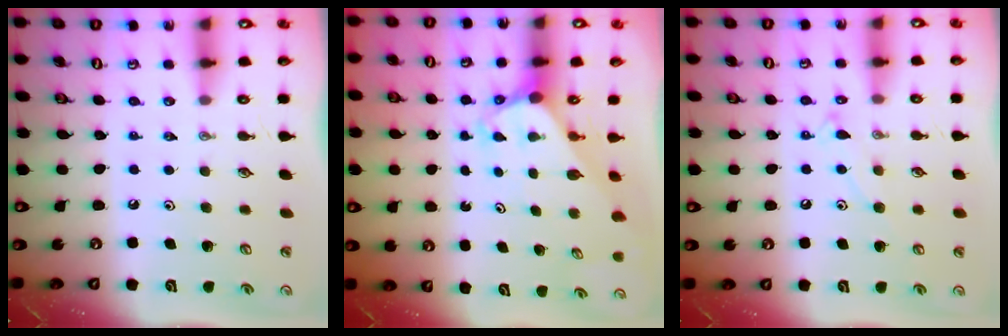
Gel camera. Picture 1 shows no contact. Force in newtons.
{"total": 3.1, "press": 3.1, "slide": 0.2}
{"total": 8.2, "press": 8.1, "slide": 0.6}